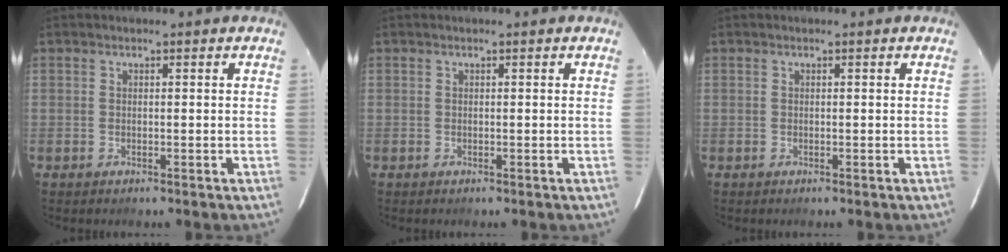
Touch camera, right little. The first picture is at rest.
{"total": 0.0}
{"total": 0.0}